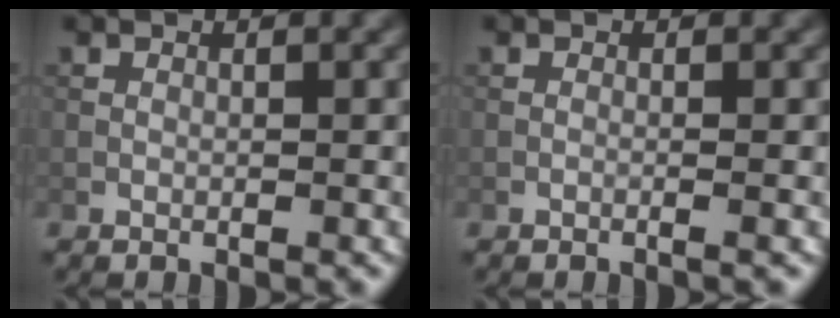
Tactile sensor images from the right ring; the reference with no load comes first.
{"total": 0.6, "force": [-0.2, 0.1, 0.6], "torque": [-0.008, 0.000, -0.010]}